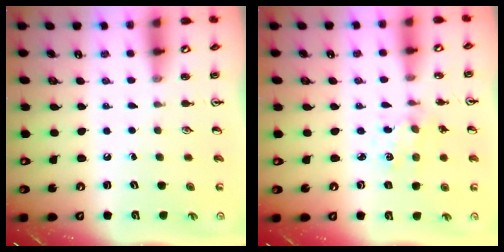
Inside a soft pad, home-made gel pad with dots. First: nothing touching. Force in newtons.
{"total": 1.1, "press": 1.1, "slide": 0.3}